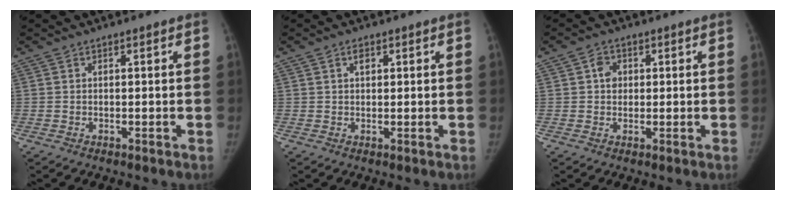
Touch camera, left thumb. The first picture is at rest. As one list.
[{"total": 1.8, "force": [0.8, 1.2, 1.1], "torque": [-0.012, -0.002, 0.012]}, {"total": 3.2, "force": [0.7, 2.7, 1.5], "torque": [-0.005, 0.002, 0.009]}]